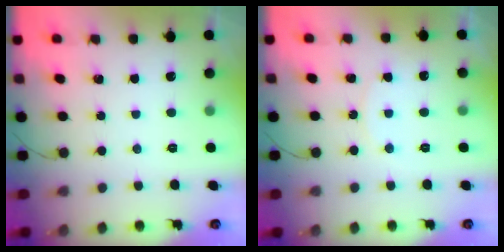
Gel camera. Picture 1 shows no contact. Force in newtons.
{"total": 4.0, "press": 3.9, "slide": 0.4}